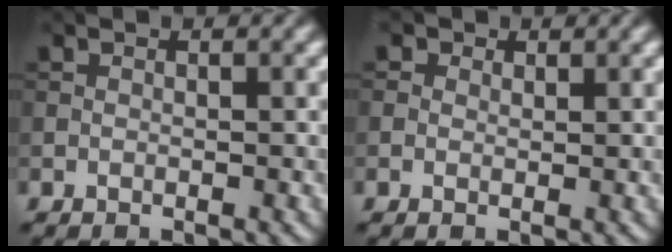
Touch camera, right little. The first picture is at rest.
{"total": 1.1, "force": [0.6, 0.9, 0.3], "torque": [-0.004, -0.001, 0.001]}